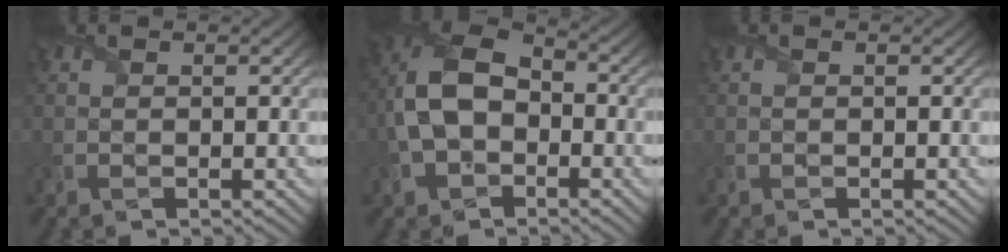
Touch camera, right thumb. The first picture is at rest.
{"total": 11.2, "force": [-1.8, 7.6, 8.0], "torque": [-0.191, -0.001, -0.045]}
{"total": 0.0}